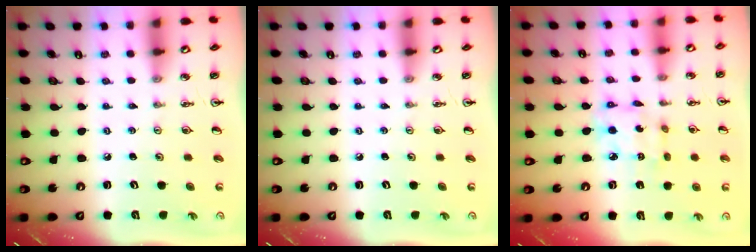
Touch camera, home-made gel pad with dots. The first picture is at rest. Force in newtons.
{"total": 0.0}
{"total": 6.8, "press": 6.8, "slide": 0.3}